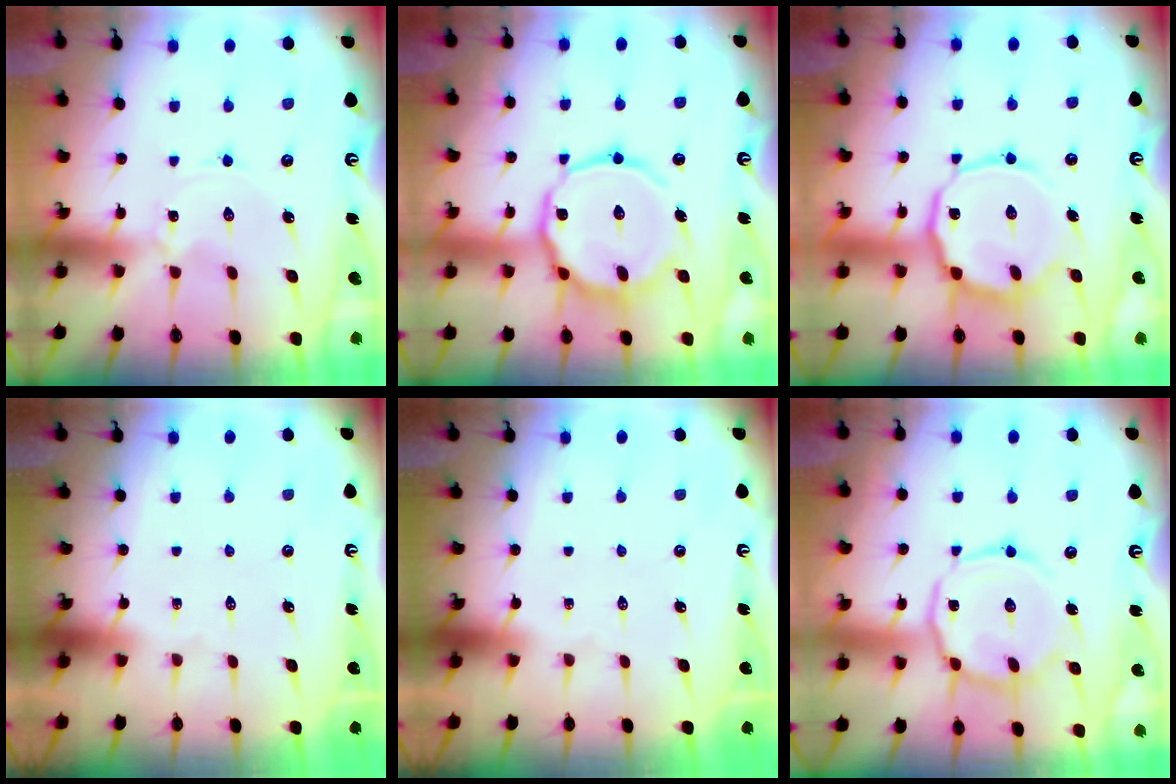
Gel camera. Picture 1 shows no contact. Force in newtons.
{"total": 16.2, "press": 16.2, "slide": 1.1}
{"total": 13.7, "press": 13.6, "slide": 1.1}
{"total": 0.0}
{"total": 0.0}
{"total": 13.4, "press": 13.4, "slide": 0.9}